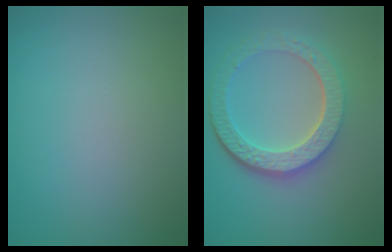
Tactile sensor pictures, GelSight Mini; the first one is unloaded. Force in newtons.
{"total": 5.8, "press": 4.5, "slide": 3.6}